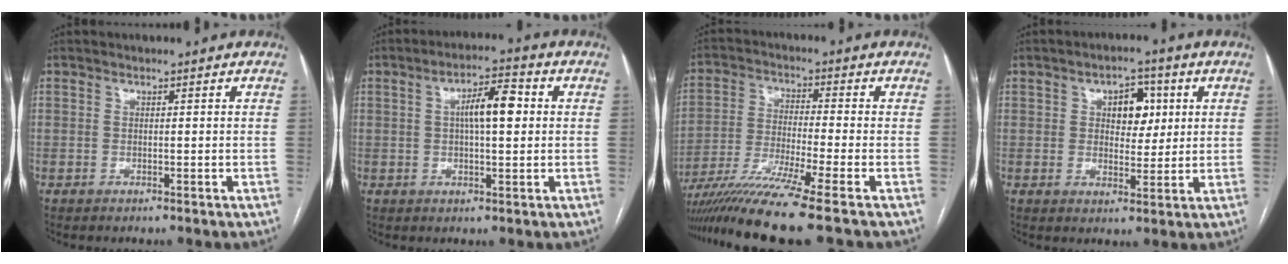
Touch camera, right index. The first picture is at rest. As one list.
[{"total": 6.9, "force": [1.1, 1.8, 6.6], "torque": [-0.115, 0.017, 0.017]}, {"total": 12.4, "force": [-9.5, -2.7, 7.4], "torque": [-0.132, -0.034, -0.165]}, {"total": 6.2, "force": [1.9, 3.6, 4.6], "torque": [-0.062, 0.014, 0.032]}]